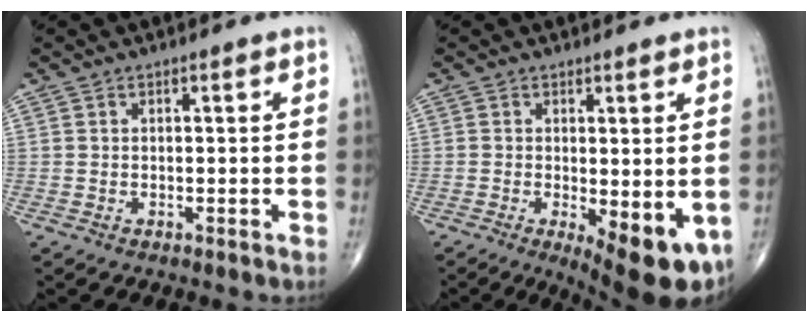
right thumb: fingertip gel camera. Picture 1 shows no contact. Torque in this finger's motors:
{"motor_torque": [0.01, 0.82, 0.16, -0.21, 0.11]}